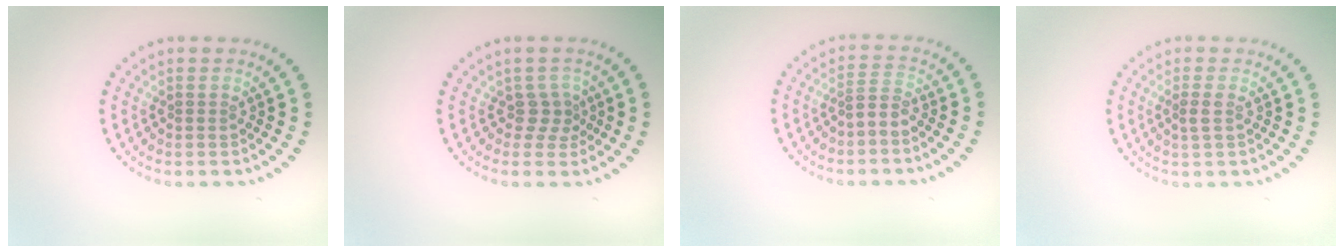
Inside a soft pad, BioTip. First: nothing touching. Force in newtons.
{"total": 1.8, "press": 1.1, "slide": 1.4}
{"total": 1.6, "press": 1.0, "slide": 1.2}
{"total": 1.0, "press": 1.0, "slide": 0.4}